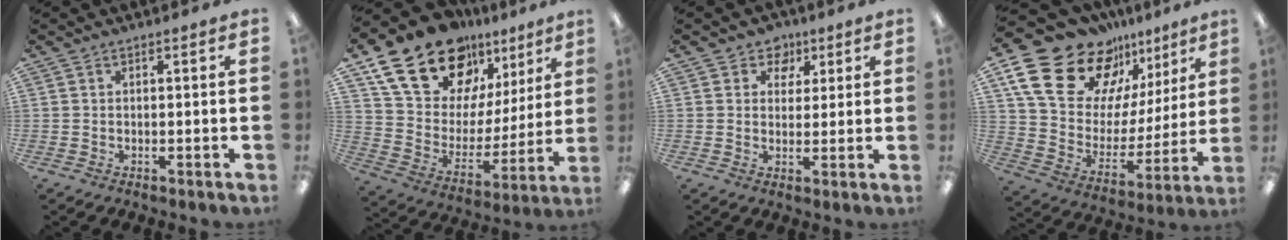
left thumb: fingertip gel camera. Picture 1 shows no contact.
{"total": 22.2, "force": [15.6, 11.9, 10.3], "torque": [-0.195, -0.095, 0.285]}
{"total": 5.4, "force": [2.8, 4.4, 1.3], "torque": [-0.019, -0.007, 0.048]}
{"total": 23.3, "force": [14.5, 14.4, 11.1], "torque": [-0.191, -0.095, 0.274]}